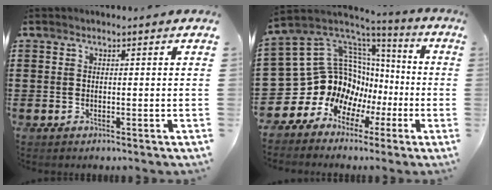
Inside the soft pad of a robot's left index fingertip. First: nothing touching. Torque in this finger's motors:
{"motor_torque": [1.23, 0.91, 0.32, 0.06]}